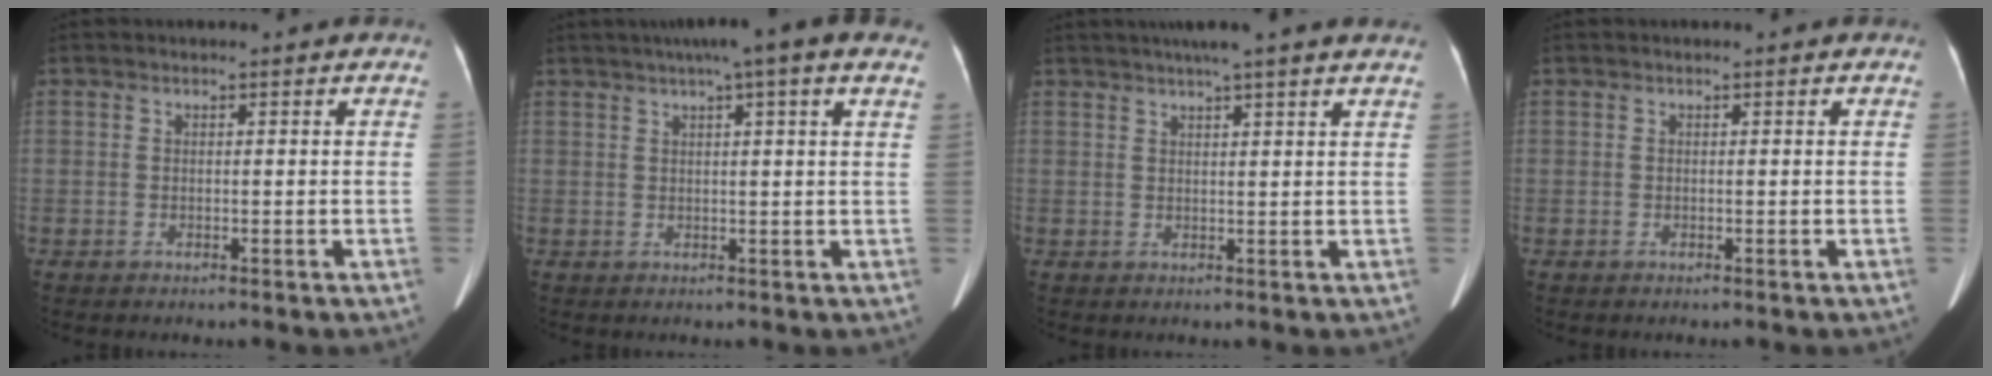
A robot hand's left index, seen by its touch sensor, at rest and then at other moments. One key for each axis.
{"total": 9.7, "fx": 6.4, "fy": 0.3, "fz": 7.2, "tx": -0.106, "ty": 0.038, "tz": 0.077}
{"total": 8.0, "fx": 6.5, "fy": -0.7, "fz": 4.6, "tx": -0.069, "ty": 0.027, "tz": 0.080}
{"total": 0.0}